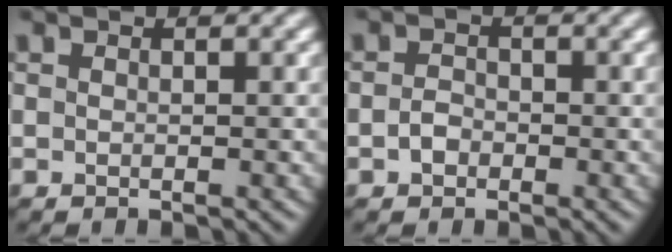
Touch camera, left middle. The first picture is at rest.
{"total": 1.3, "force": [-0.5, 1.0, 0.7], "torque": [-0.014, 0.000, -0.013]}